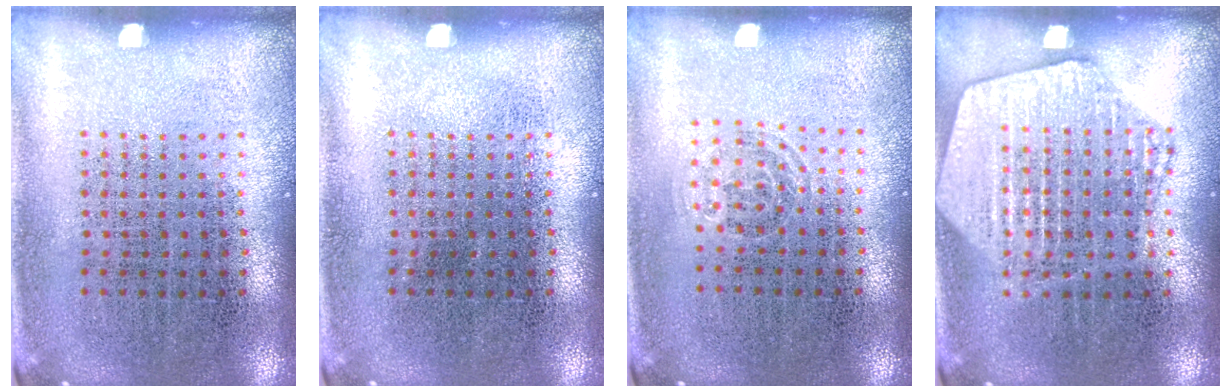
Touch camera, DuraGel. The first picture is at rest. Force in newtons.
{"total": 0.0}
{"total": 0.7, "press": 0.5, "slide": 0.5}
{"total": 1.9, "press": 1.9, "slide": 0.3}